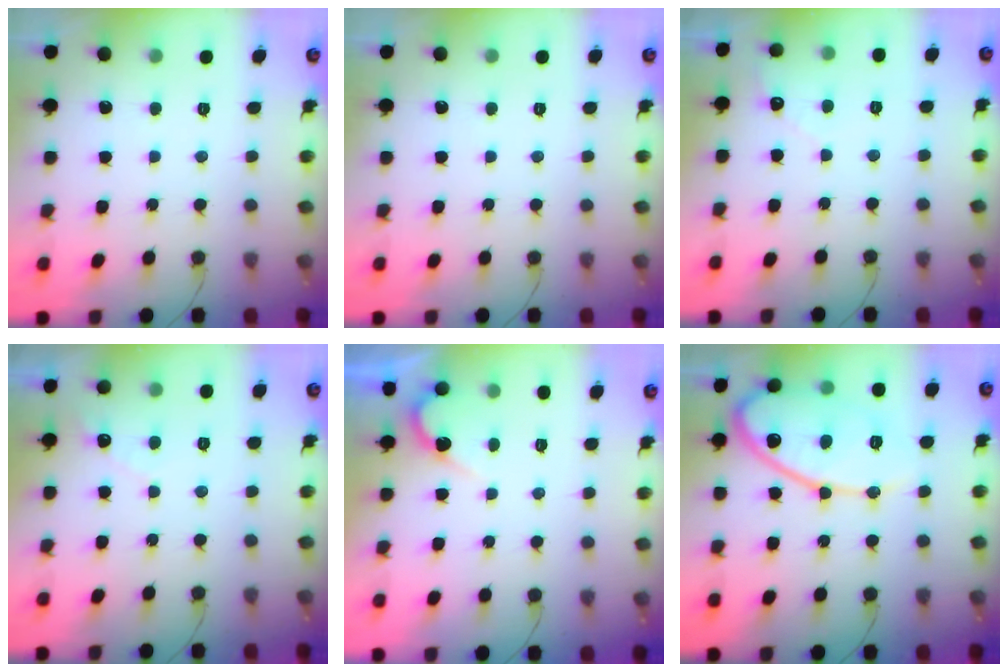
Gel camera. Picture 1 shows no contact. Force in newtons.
{"total": 0.0}
{"total": 2.2, "press": 2.2, "slide": 0.2}
{"total": 2.5, "press": 2.5, "slide": 0.1}
{"total": 3.6, "press": 3.6, "slide": 0.2}
{"total": 15.6, "press": 15.6, "slide": 1.4}